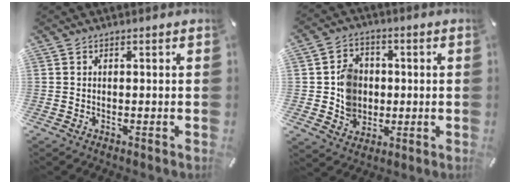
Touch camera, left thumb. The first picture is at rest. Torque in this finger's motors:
{"motor_torque": [1.23, 1.78, 0.64, -0.53, 0.08]}